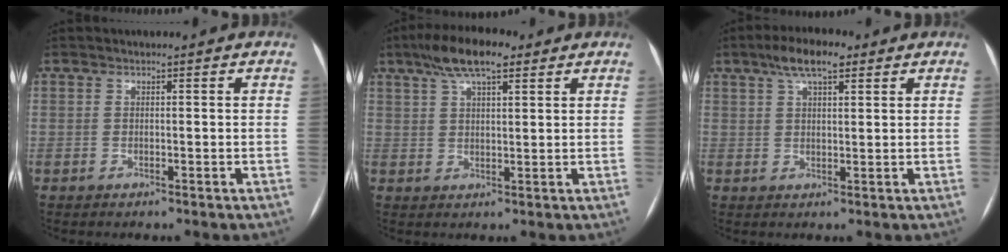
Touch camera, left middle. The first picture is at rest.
{"total": 8.6, "force": [5.5, 2.4, 6.1], "torque": [-0.115, 0.023, 0.092]}
{"total": 6.4, "force": [4.0, 2.0, 4.6], "torque": [-0.089, 0.020, 0.067]}